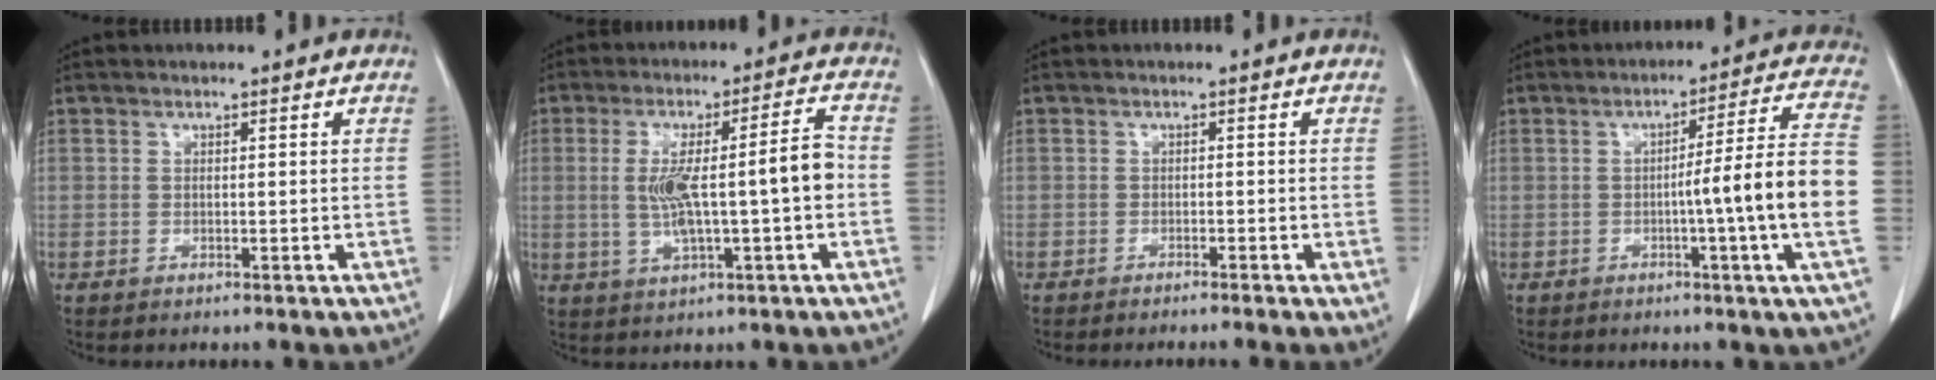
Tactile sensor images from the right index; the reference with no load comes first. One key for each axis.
{"total": 10.7, "fx": -0.8, "fy": 1.0, "fz": 10.7, "tx": -0.191, "ty": 0.023, "tz": -0.008}
{"total": 3.0, "fx": -2.2, "fy": 0.1, "fz": 2.0, "tx": -0.019, "ty": -0.003, "tz": -0.030}
{"total": 12.6, "fx": -2.2, "fy": -2.1, "fz": 12.2, "tx": -0.171, "ty": 0.002, "tz": -0.037}